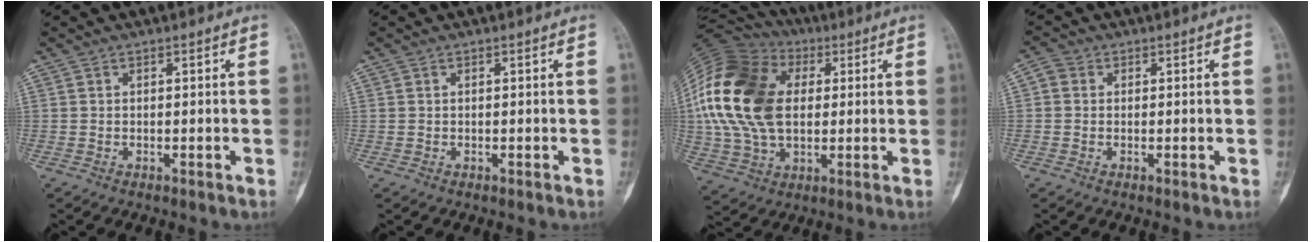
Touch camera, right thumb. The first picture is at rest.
{"total": 0.0}
{"total": 24.3, "force": [3.3, 16.1, 17.9], "torque": [-0.371, 0.009, 0.060]}
{"total": 2.1, "force": [0.3, 1.8, 0.9], "torque": [-0.011, 0.004, -0.002]}